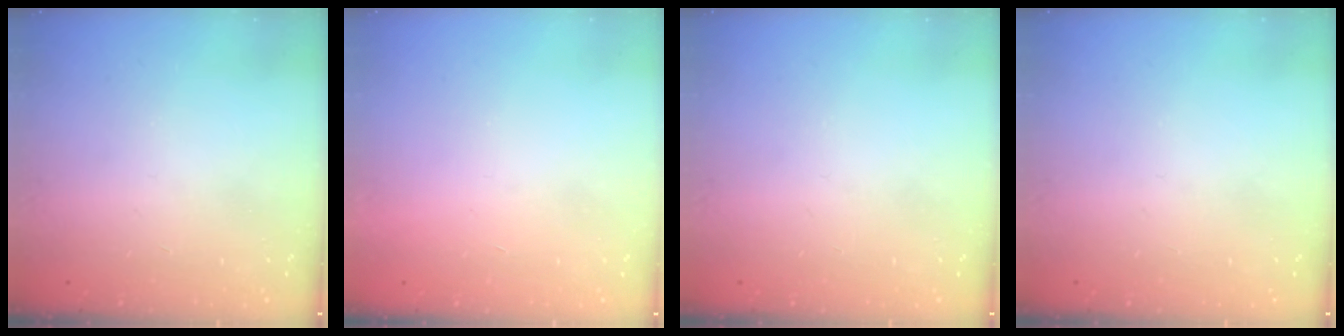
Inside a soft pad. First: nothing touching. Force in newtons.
{"total": 1.7, "press": 1.7, "slide": 0.1}
{"total": 0.0}
{"total": 0.0}